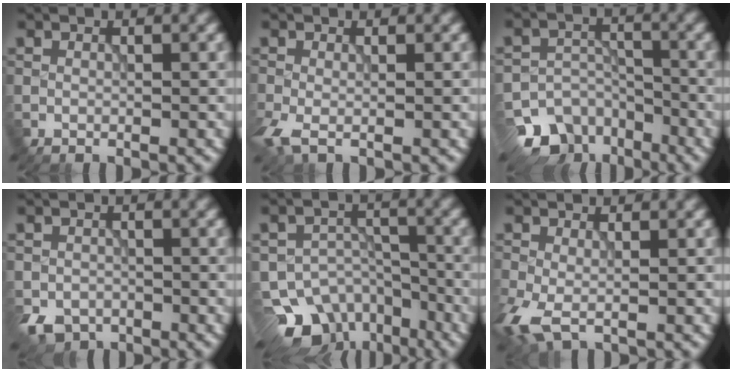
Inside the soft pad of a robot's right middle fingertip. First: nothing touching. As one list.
[{"total": 2.3, "force": [-1.0, 0.9, 1.8], "torque": [-0.051, -0.010, -0.021]}, {"total": 8.3, "force": [-5.8, 5.5, 2.2], "torque": [-0.020, -0.010, -0.091]}, {"total": 3.7, "force": [-2.2, 2.6, 1.4], "torque": [-0.025, -0.012, -0.043]}, {"total": 9.5, "force": [-6.4, 6.4, 2.9], "torque": [-0.032, -0.009, -0.092]}, {"total": 3.8, "force": [-1.3, 1.9, 3.0], "torque": [-0.086, -0.011, -0.028]}]